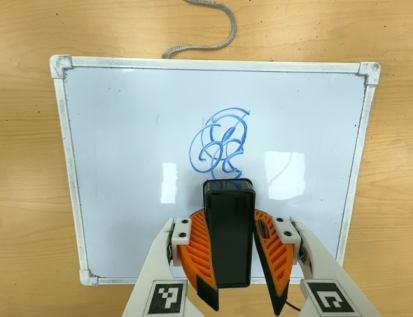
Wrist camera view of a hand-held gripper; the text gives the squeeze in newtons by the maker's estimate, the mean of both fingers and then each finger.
{"total": 11.1, "left": 10.3, "right": 11.8}